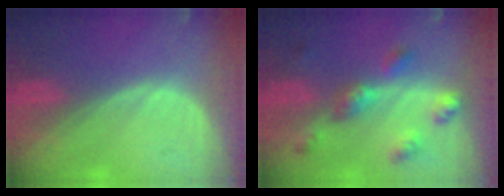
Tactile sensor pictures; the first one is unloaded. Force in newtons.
{"total": 6.3, "press": 5.7, "slide": 2.7}